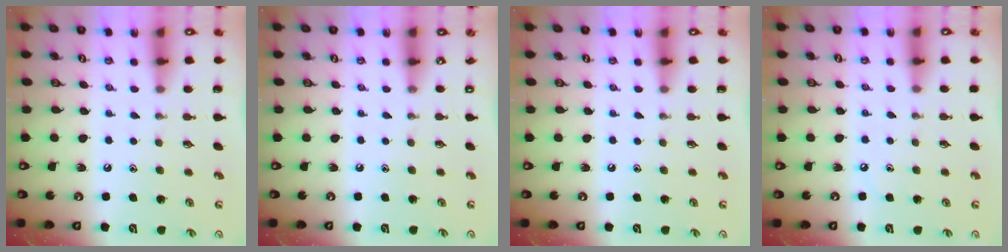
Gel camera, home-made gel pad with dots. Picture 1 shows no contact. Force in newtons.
{"total": 0.0}
{"total": 0.0}
{"total": 2.2, "press": 2.2, "slide": 0.3}